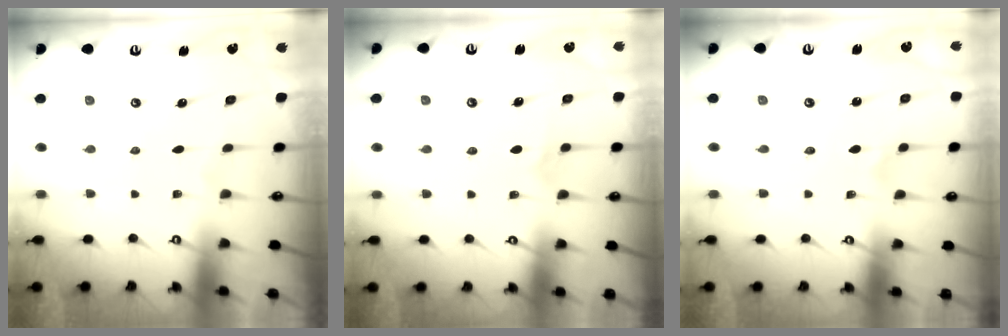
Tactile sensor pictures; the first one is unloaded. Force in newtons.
{"total": 4.4, "press": 4.4, "slide": 0.1}
{"total": 1.5, "press": 1.4, "slide": 0.4}